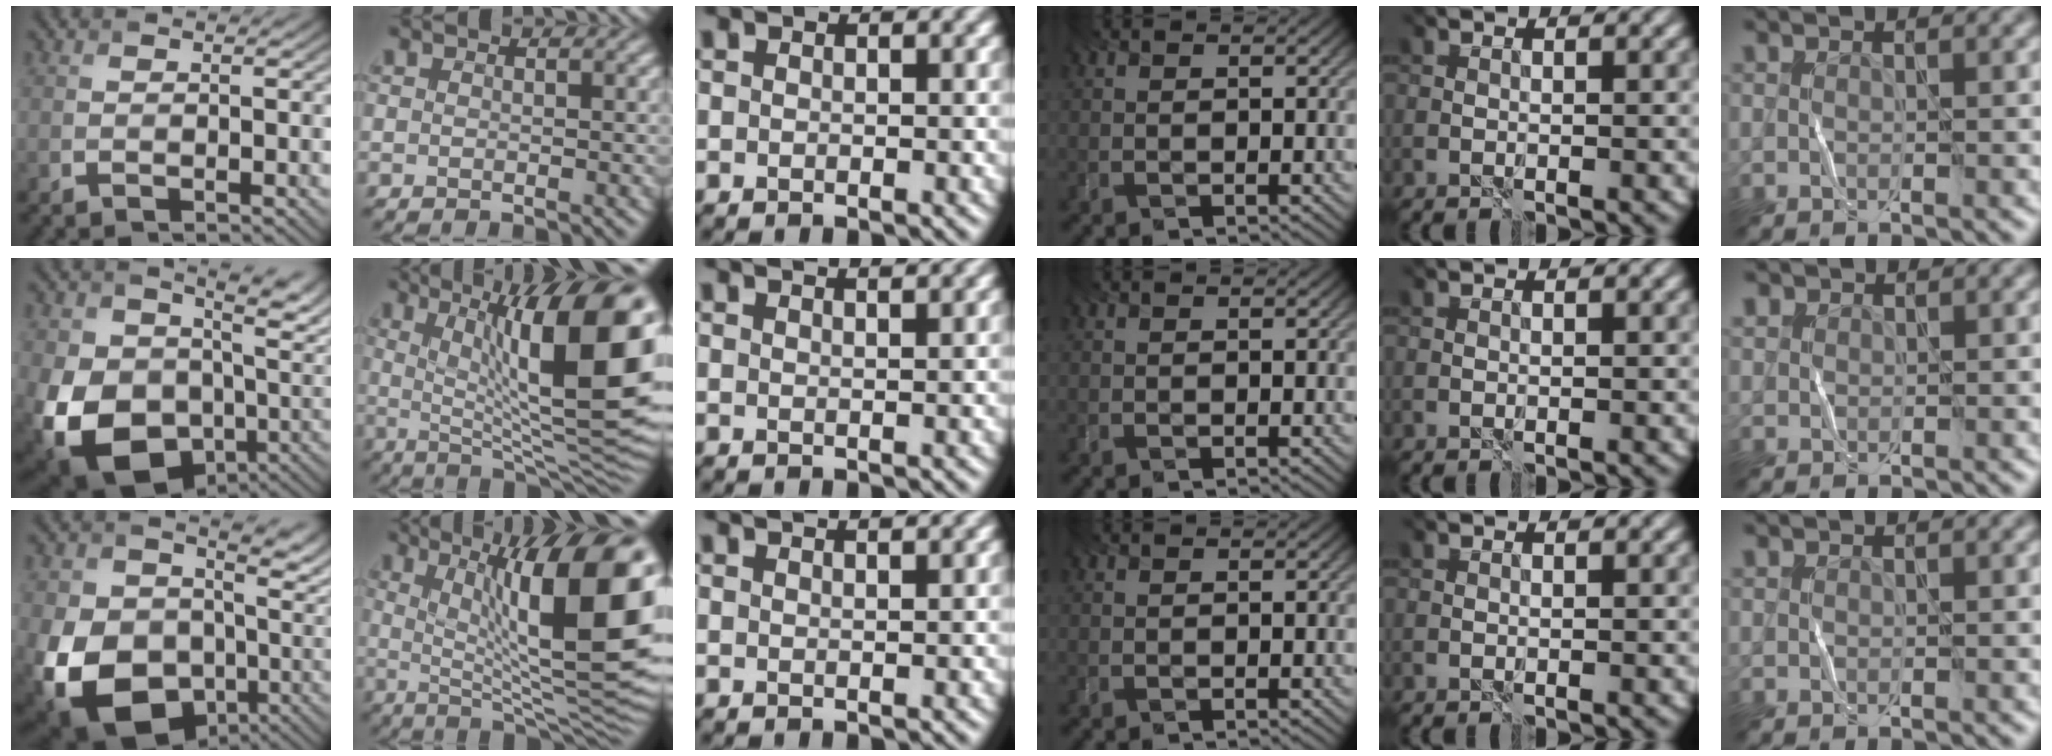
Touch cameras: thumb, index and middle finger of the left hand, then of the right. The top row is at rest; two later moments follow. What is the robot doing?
{"motion": "fold", "object": "bandana"}